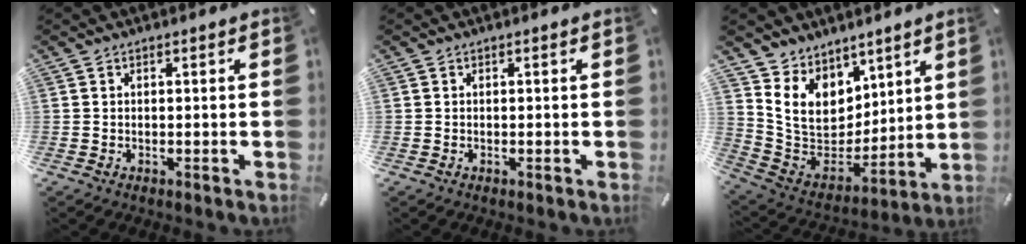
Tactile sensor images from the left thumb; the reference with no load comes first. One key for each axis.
{"total": 0.0}
{"total": 12.6, "fx": 6.8, "fy": 9.9, "fz": 3.6, "tx": -0.080, "ty": -0.060, "tz": 0.143}